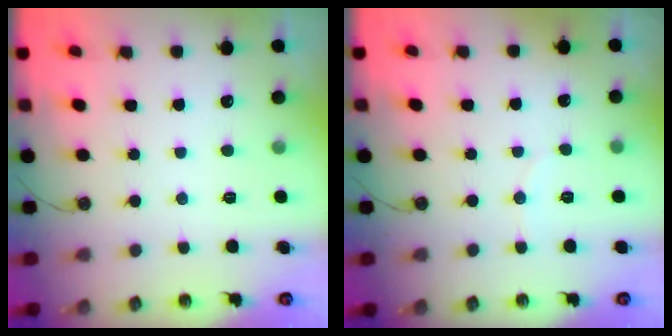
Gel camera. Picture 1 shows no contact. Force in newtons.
{"total": 2.4, "press": 2.4, "slide": 0.2}